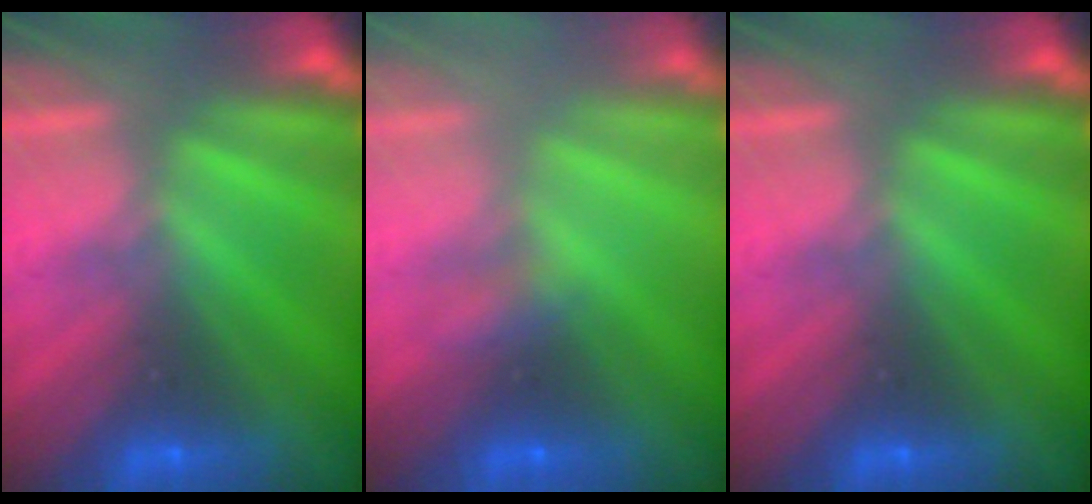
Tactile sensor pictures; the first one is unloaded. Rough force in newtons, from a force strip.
{"total": 2.1}
{"total": 0.0}